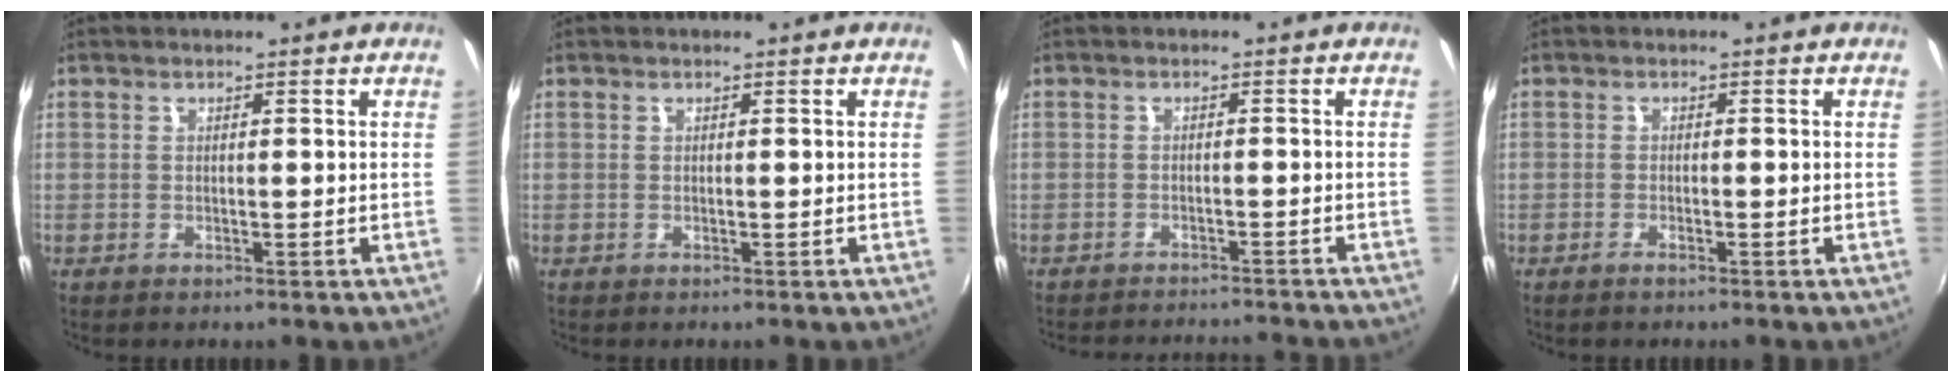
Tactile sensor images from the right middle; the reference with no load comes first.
{"total": 0.0}
{"total": 9.6, "force": [-9.0, 0.9, 3.2], "torque": [-0.073, -0.007, -0.126]}
{"total": 1.2, "force": [-1.0, 0.1, 0.7], "torque": [-0.018, 0.000, -0.020]}